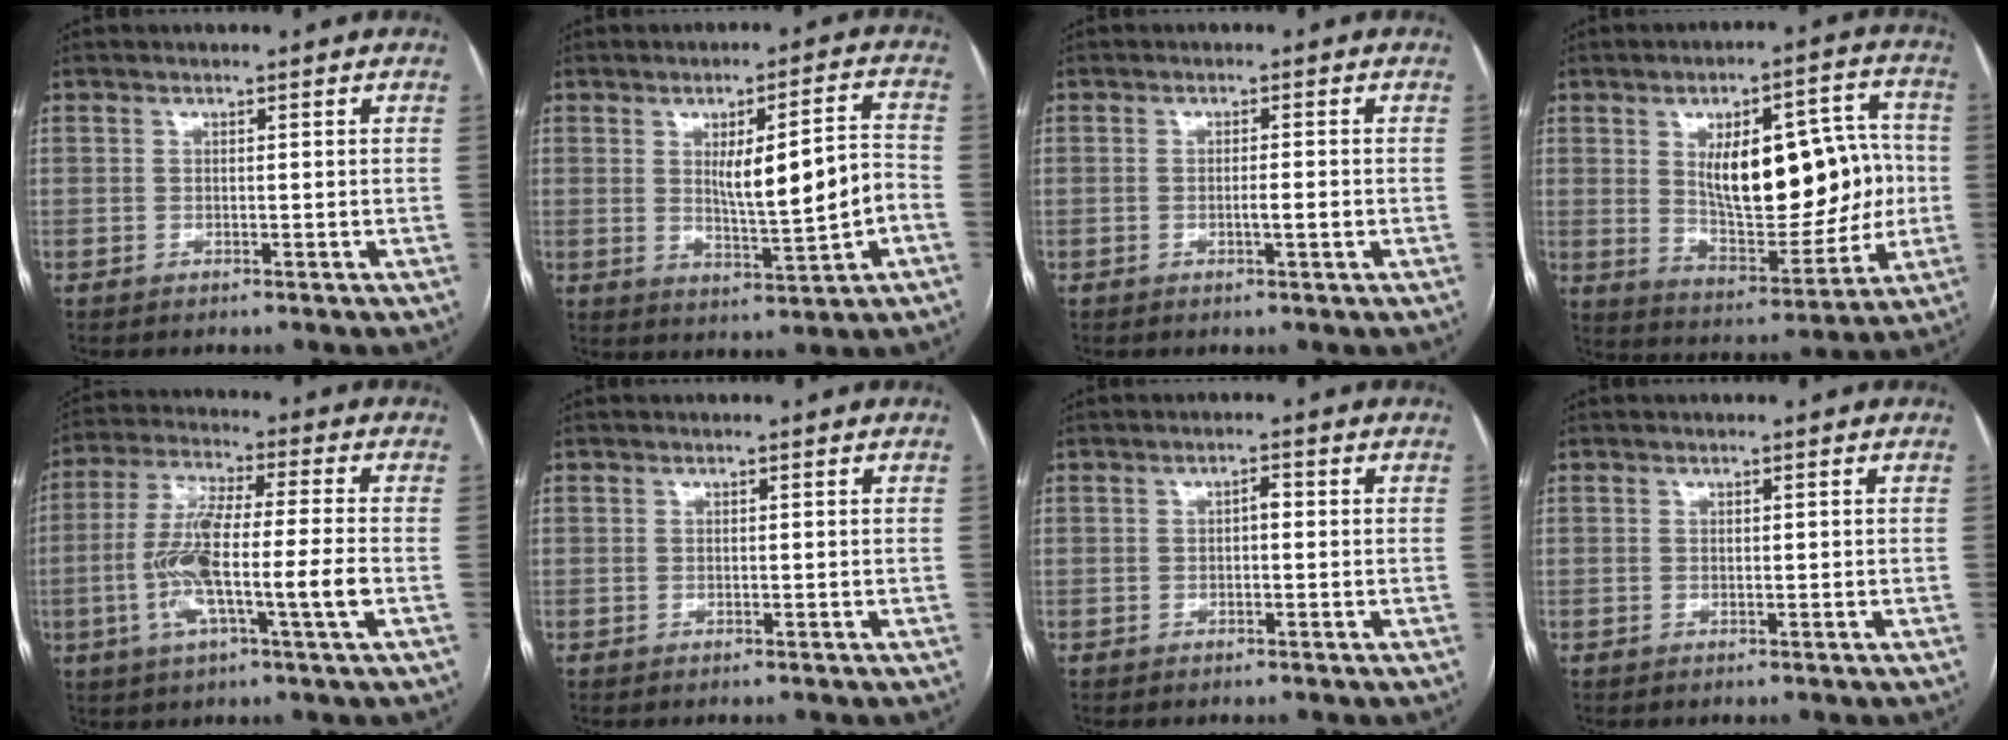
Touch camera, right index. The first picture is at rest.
{"total": 10.4, "force": [-0.8, 1.6, 10.3], "torque": [-0.154, 0.010, -0.002]}
{"total": 1.9, "force": [-0.5, 0.1, 1.8], "torque": [-0.032, 0.000, -0.008]}
{"total": 18.1, "force": [1.7, 7.7, 16.3], "torque": [-0.241, 0.026, 0.038]}
{"total": 12.9, "force": [-3.0, 0.6, 12.5], "torque": [-0.246, 0.002, -0.061]}
{"total": 0.0}
{"total": 1.4, "force": [0.0, 0.6, 1.2], "torque": [-0.017, 0.005, -0.003]}
{"total": 0.0}